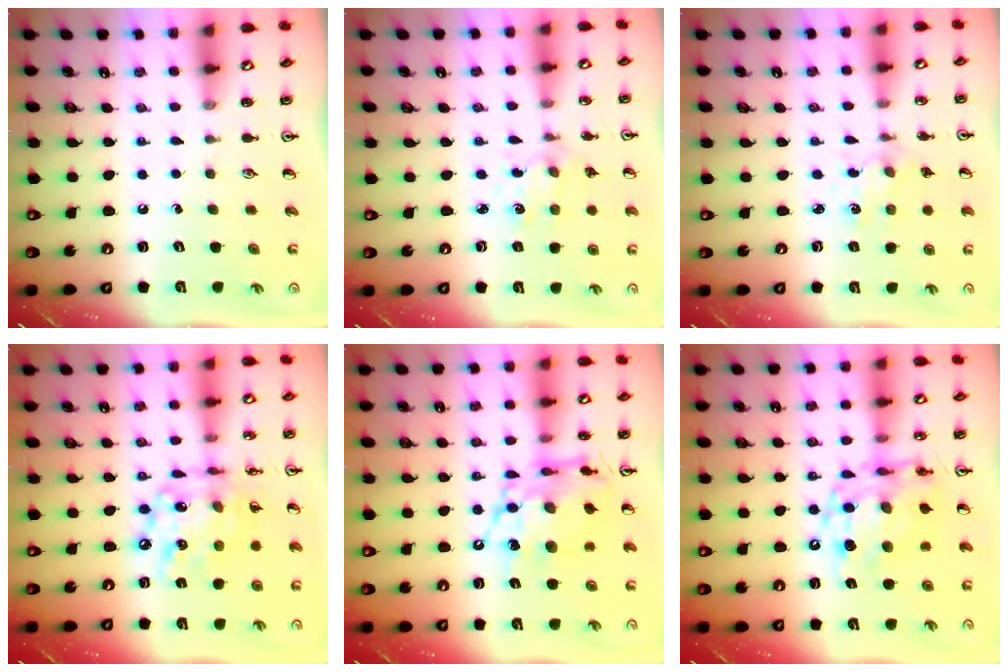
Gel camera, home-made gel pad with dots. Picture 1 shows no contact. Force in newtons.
{"total": 2.0, "press": 2.0, "slide": 0.3}
{"total": 2.1, "press": 2.1, "slide": 0.4}
{"total": 13.8, "press": 13.8, "slide": 1.2}
{"total": 14.8, "press": 14.7, "slide": 1.3}
{"total": 14.2, "press": 14.1, "slide": 1.3}